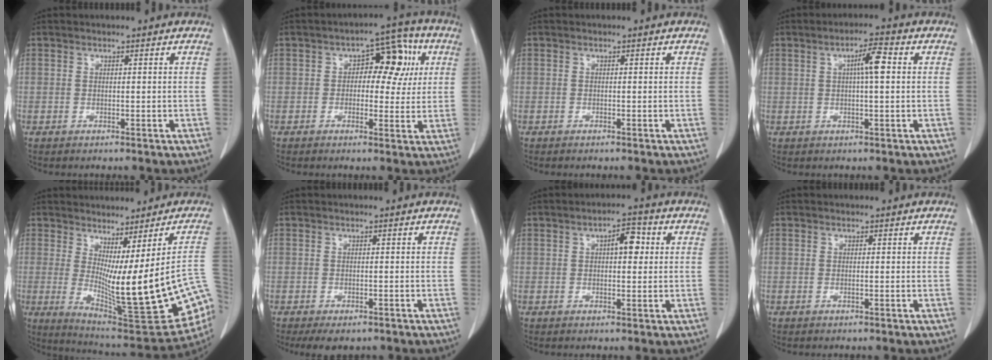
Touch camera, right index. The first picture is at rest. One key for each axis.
{"total": 8.6, "fx": 1.8, "fy": 4.7, "fz": 7.0, "tx": -0.078, "ty": 0.034, "tz": 0.025}
{"total": 0.0}
{"total": 4.7, "fx": 0.9, "fy": 0.5, "fz": 4.5, "tx": -0.076, "ty": 0.008, "tz": 0.014}
{"total": 19.9, "fx": -2.9, "fy": 2.9, "fz": 19.4, "tx": -0.226, "ty": -0.024, "tz": -0.017}
{"total": 3.7, "fx": -2.6, "fy": 1.9, "fz": 1.7, "tx": -0.018, "ty": -0.003, "tz": -0.032}
{"total": 4.4, "fx": 1.1, "fy": 1.8, "fz": 3.9, "tx": -0.057, "ty": 0.014, "tz": 0.015}
{"total": 0.0}